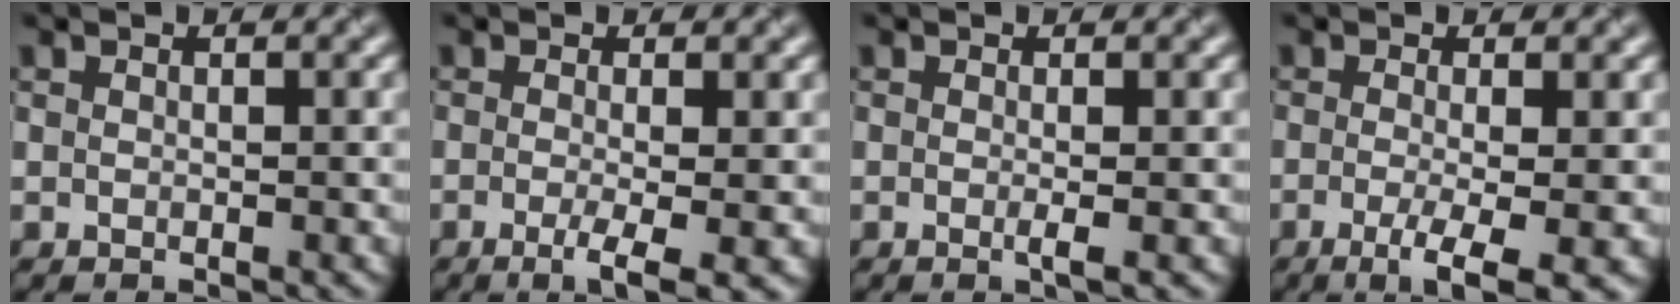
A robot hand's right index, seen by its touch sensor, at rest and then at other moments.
{"total": 3.9, "force": [-1.0, 0.9, 3.7], "torque": [-0.062, -0.012, -0.018]}
{"total": 1.3, "force": [-0.2, 0.3, 1.3], "torque": [-0.019, -0.005, -0.006]}
{"total": 5.1, "force": [-1.8, 1.2, 4.7], "torque": [-0.075, -0.010, -0.029]}